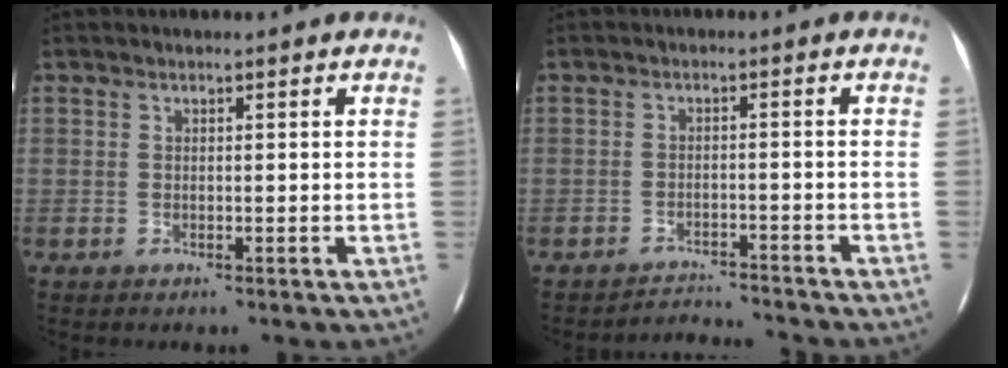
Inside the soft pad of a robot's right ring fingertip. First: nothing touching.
{"total": 5.0, "force": [-4.9, -0.6, 0.0], "torque": [-0.017, 0.008, -0.076]}